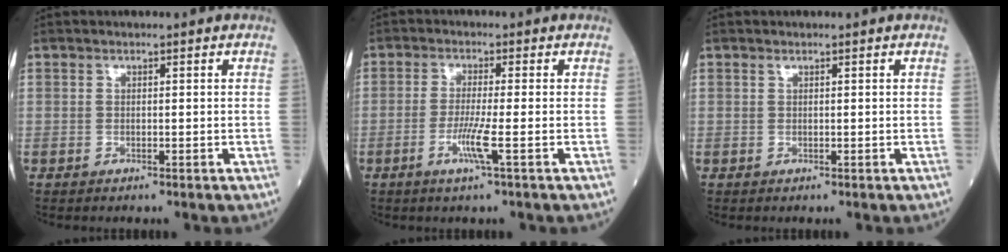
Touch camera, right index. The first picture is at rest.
{"total": 4.2, "force": [-1.5, -0.7, 3.8], "torque": [-0.080, -0.010, -0.033]}
{"total": 0.0}